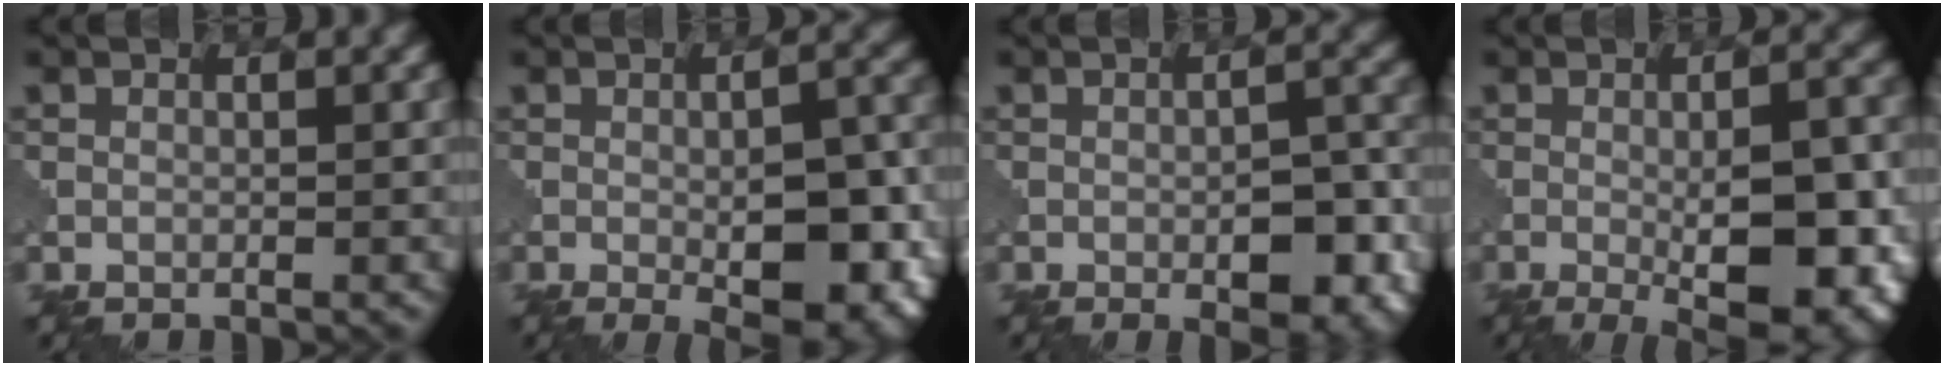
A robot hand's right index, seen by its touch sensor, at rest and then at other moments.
{"total": 8.3, "force": [-1.9, 2.7, 7.5], "torque": [-0.100, -0.006, -0.025]}
{"total": 5.7, "force": [-2.2, 2.1, 4.8], "torque": [-0.064, 0.002, -0.030]}
{"total": 10.5, "force": [-2.5, 3.3, 9.6], "torque": [-0.129, -0.008, -0.030]}